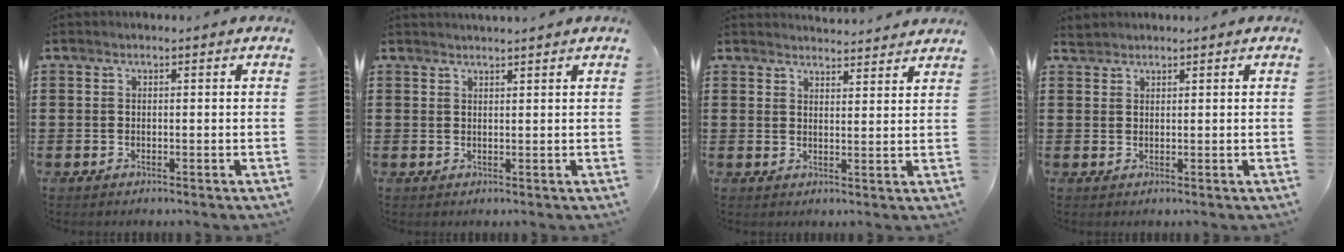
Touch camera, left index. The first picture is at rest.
{"total": 1.1, "force": [1.1, 0.0, 0.0], "torque": [-0.001, -0.002, 0.023]}
{"total": 3.0, "force": [3.0, 0.1, -0.1], "torque": [0.001, -0.016, 0.054]}
{"total": 1.2, "force": [1.2, 0.3, 0.0], "torque": [-0.005, 0.001, 0.024]}